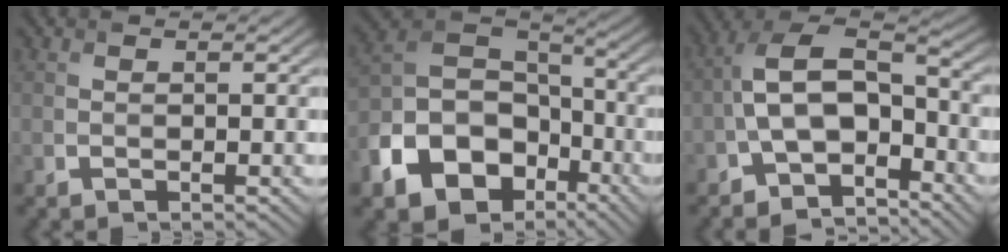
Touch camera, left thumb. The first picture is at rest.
{"total": 15.5, "force": [-7.4, 10.7, 8.5], "torque": [-0.217, -0.039, -0.137]}
{"total": 11.1, "force": [-5.2, 6.0, 7.7], "torque": [-0.152, -0.003, -0.103]}